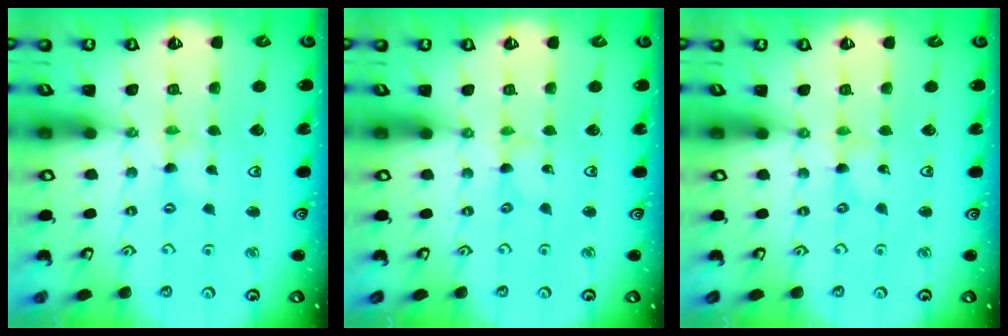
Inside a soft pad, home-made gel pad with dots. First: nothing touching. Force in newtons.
{"total": 0.0}
{"total": 0.0}